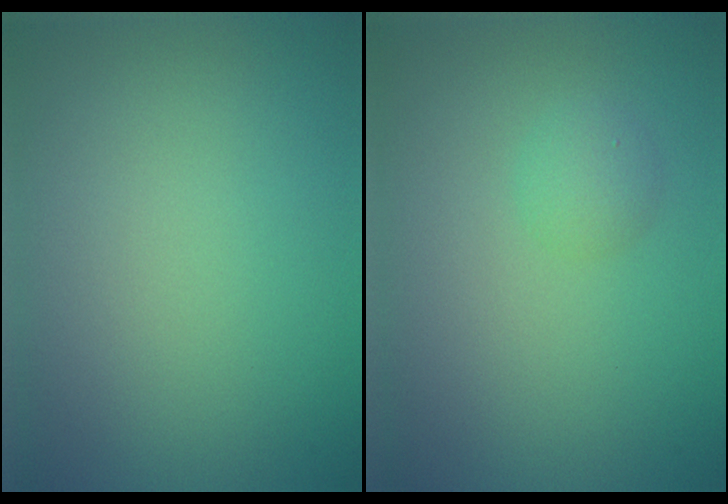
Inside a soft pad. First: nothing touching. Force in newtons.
{"total": 1.5, "press": 1.5, "slide": 0.0}